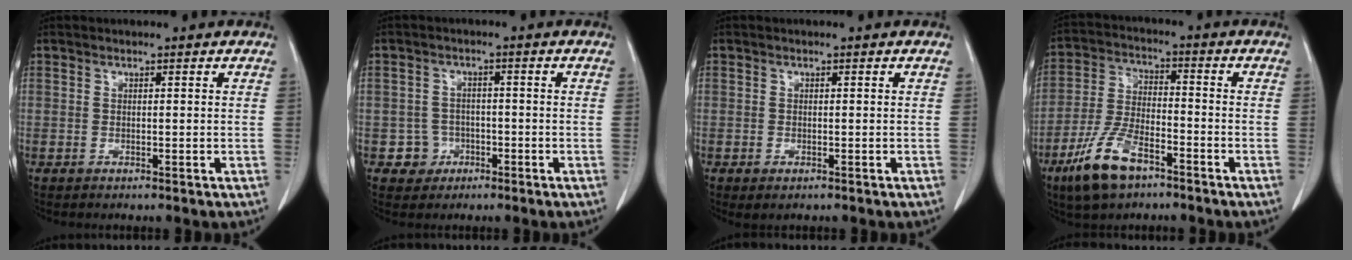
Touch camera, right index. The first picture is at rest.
{"total": 3.9, "force": [-1.5, 3.6, 0.1], "torque": [0.011, 0.015, -0.020]}
{"total": 2.0, "force": [-0.9, 1.1, 1.4], "torque": [-0.025, -0.002, -0.005]}
{"total": 11.2, "force": [-7.0, 4.2, 7.7], "torque": [-0.172, -0.006, -0.131]}